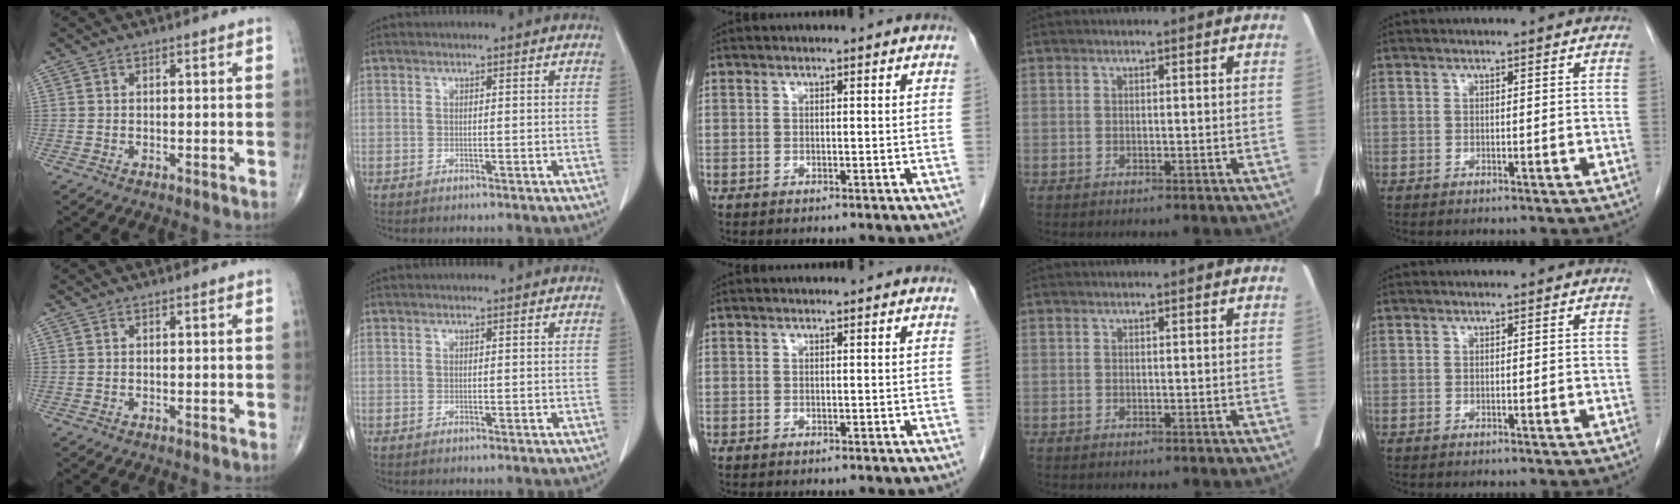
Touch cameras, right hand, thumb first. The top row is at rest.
{}